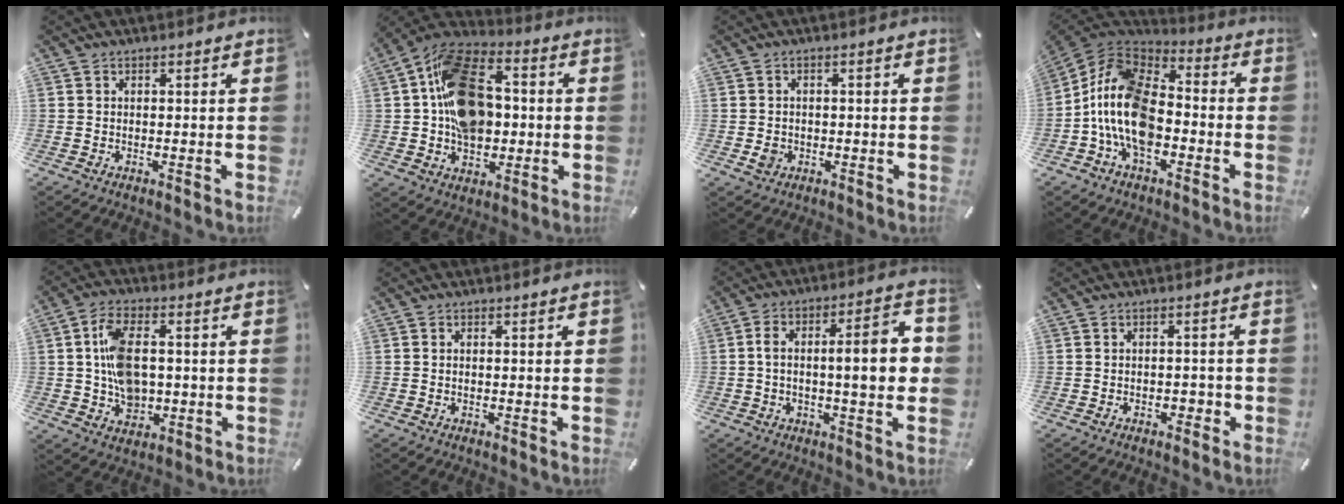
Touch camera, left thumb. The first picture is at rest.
{"total": 19.7, "force": [1.1, 14.4, 13.4], "torque": [-0.226, 0.019, 0.024]}
{"total": 2.7, "force": [-0.6, 2.2, 1.4], "torque": [-0.031, 0.000, -0.013]}
{"total": 17.2, "force": [-5.4, 11.0, 12.1], "torque": [-0.263, 0.023, -0.103]}
{"total": 10.6, "force": [0.6, 7.3, 7.6], "torque": [-0.138, 0.007, 0.011]}
{"total": 0.9, "force": [-0.1, 0.4, 0.8], "torque": [-0.015, 0.002, -0.003]}
{"total": 12.9, "force": [-0.2, 4.1, 12.3], "torque": [-0.179, 0.003, -0.011]}
{"total": 2.1, "force": [-1.3, 1.5, 0.8], "torque": [-0.015, 0.005, -0.026]}